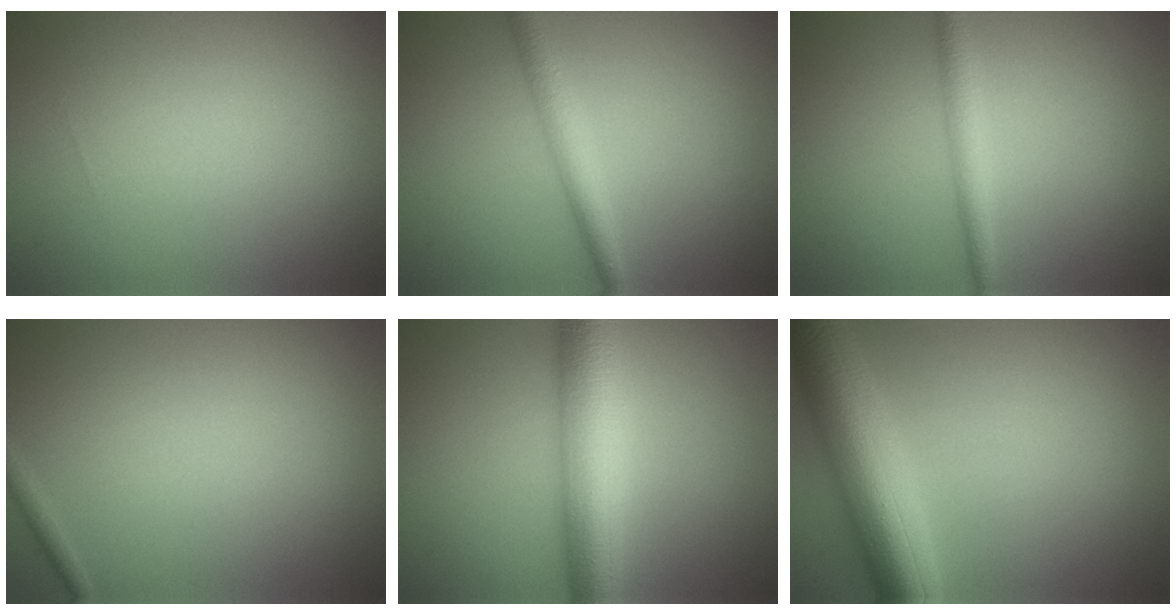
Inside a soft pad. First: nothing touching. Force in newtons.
{"total": 2.9, "press": 2.9, "slide": 0.1}
{"total": 2.3, "press": 2.3, "slide": 0.0}
{"total": 0.8, "press": 0.8, "slide": 0.0}
{"total": 7.7, "press": 7.7, "slide": 0.0}
{"total": 9.2, "press": 9.2, "slide": 0.1}